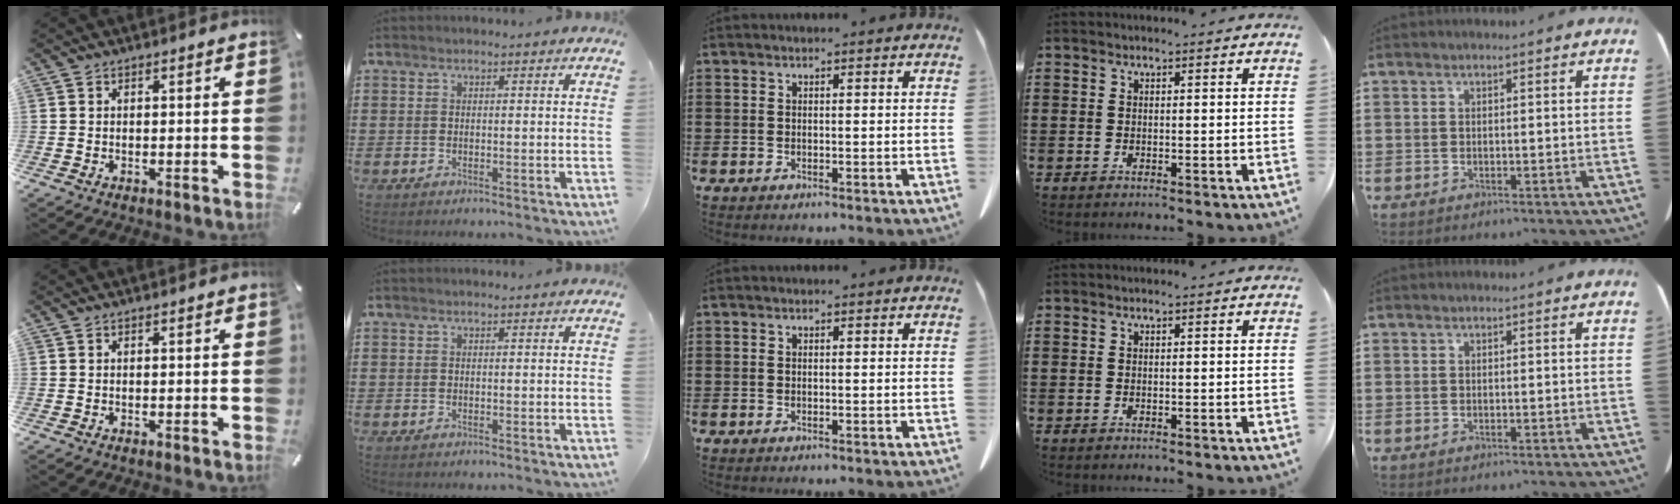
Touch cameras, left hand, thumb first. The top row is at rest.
{}